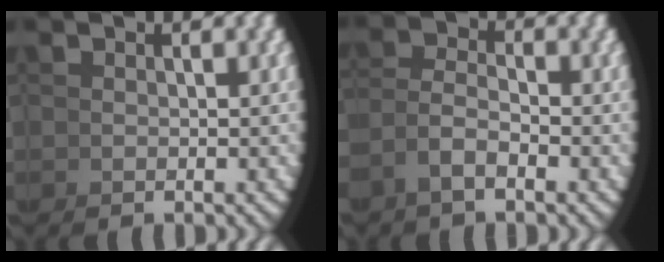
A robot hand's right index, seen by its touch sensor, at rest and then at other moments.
{"total": 2.4, "force": [-0.9, 1.2, 1.9], "torque": [-0.044, -0.008, -0.014]}